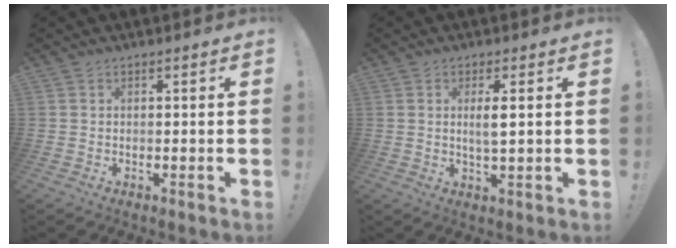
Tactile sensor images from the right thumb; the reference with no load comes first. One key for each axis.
{"total": 3.1, "fx": 0.7, "fy": 0.6, "fz": 2.9, "tx": -0.043, "ty": -0.009, "tz": 0.007}